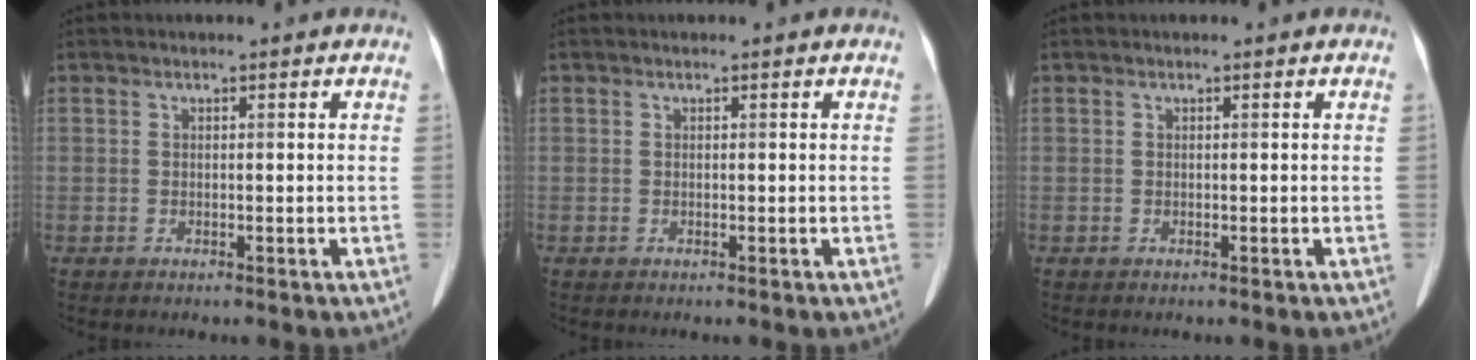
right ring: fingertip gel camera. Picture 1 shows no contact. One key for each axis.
{"total": 0.0}
{"total": 0.0}